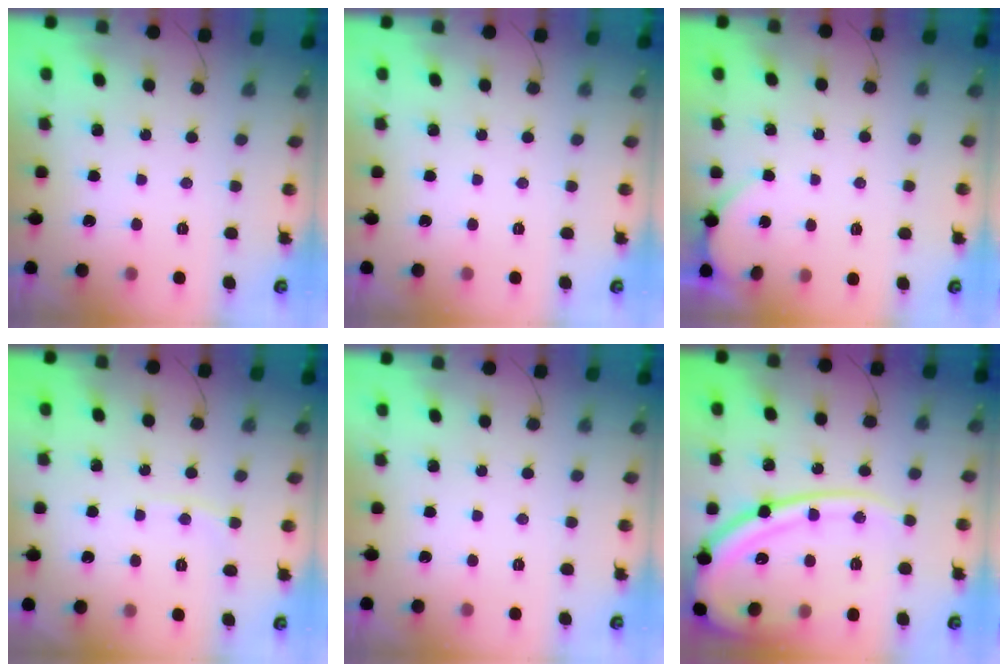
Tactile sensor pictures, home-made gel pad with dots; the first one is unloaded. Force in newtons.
{"total": 0.0}
{"total": 1.9, "press": 1.9, "slide": 0.3}
{"total": 3.1, "press": 3.0, "slide": 0.3}
{"total": 0.0}
{"total": 21.3, "press": 21.1, "slide": 2.2}